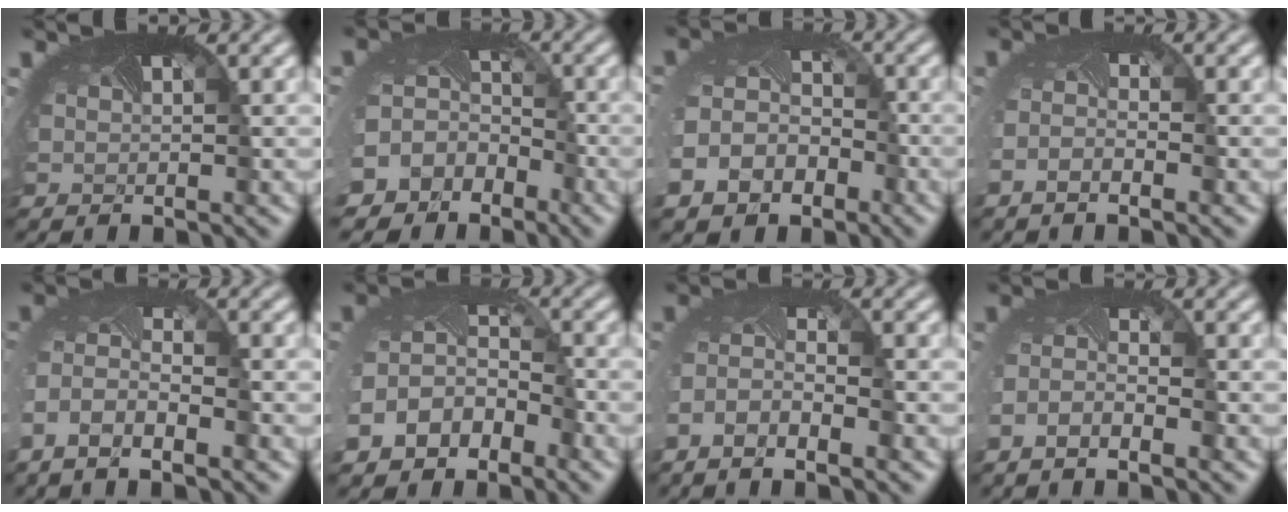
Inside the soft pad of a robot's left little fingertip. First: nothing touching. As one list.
[{"total": 11.8, "force": [-6.0, 9.7, 3.1], "torque": [-0.110, -0.052, -0.076]}, {"total": 8.2, "force": [-4.3, 6.3, 3.1], "torque": [-0.074, -0.036, -0.056]}, {"total": 1.7, "force": [-1.3, 0.4, 1.1], "torque": [-0.019, -0.010, -0.021]}, {"total": 4.6, "force": [-3.2, 1.7, 2.9], "torque": [-0.068, -0.011, -0.062]}, {"total": 5.2, "force": [-3.0, 3.5, 2.5], "torque": [-0.055, -0.012, -0.057]}, {"total": 4.0, "force": [-2.8, 1.1, 2.6], "torque": [-0.060, -0.012, -0.055]}, {"total": 2.5, "force": [-1.9, 0.6, 1.5], "torque": [-0.034, -0.009, -0.038]}]